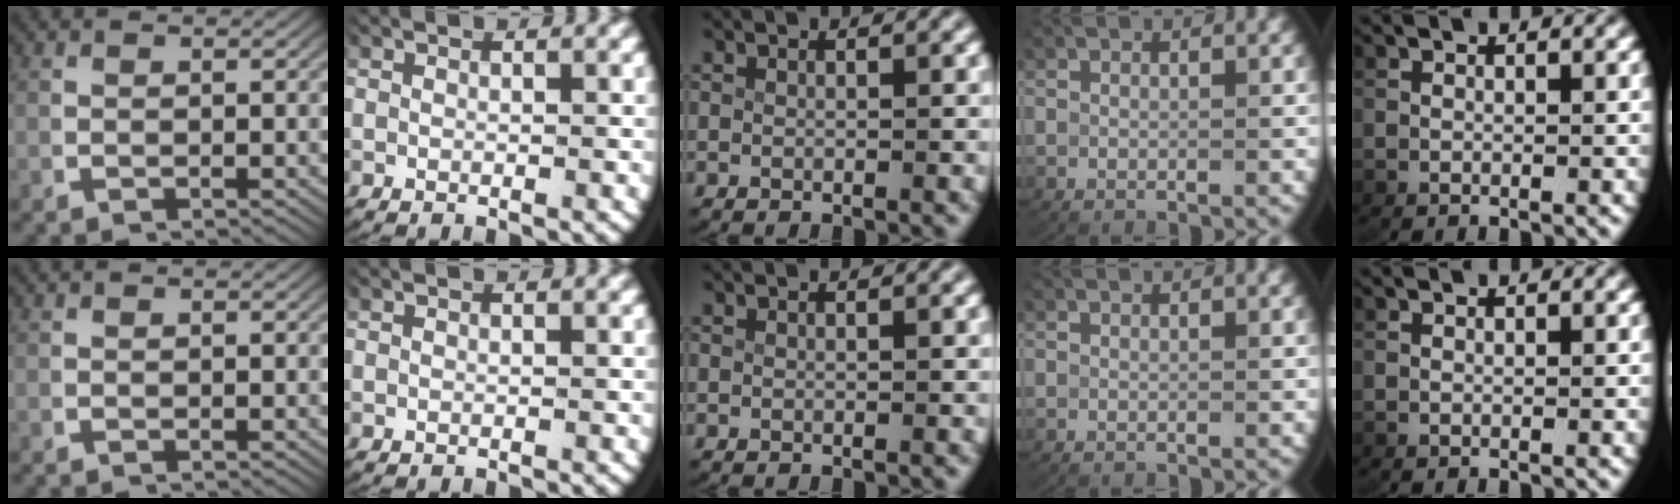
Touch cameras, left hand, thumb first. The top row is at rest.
{}